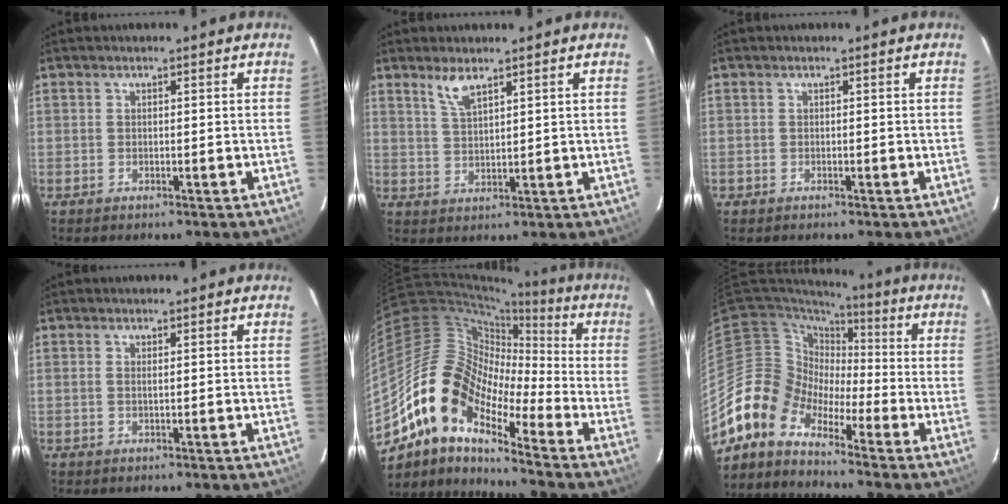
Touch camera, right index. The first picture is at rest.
{"total": 4.0, "force": [2.9, 1.0, 2.5], "torque": [-0.052, -0.003, 0.062]}
{"total": 0.8, "force": [-0.3, 0.7, -0.2], "torque": [0.004, 0.000, -0.004]}
{"total": 0.6, "force": [0.2, -0.2, 0.6], "torque": [-0.014, 0.001, 0.002]}
{"total": 15.7, "force": [-10.3, 6.8, 9.7], "torque": [-0.161, 0.000, -0.213]}
{"total": 9.2, "force": [-6.8, 6.2, 1.3], "torque": [-0.027, 0.028, -0.152]}